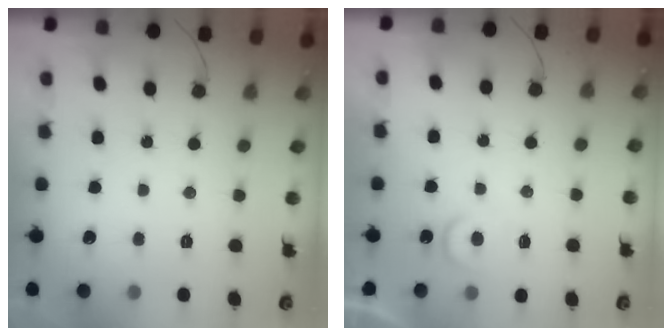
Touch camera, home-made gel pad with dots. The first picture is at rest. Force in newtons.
{"total": 4.5, "press": 4.5, "slide": 0.4}